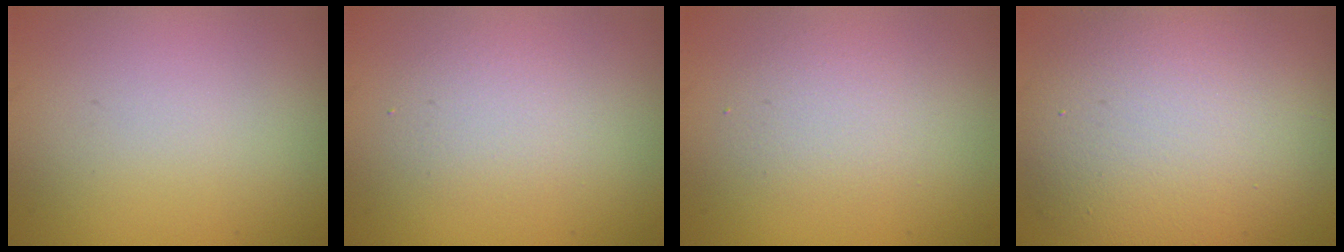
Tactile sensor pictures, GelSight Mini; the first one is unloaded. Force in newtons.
{"total": 2.2, "press": 2.2, "slide": 0.3}
{"total": 2.1, "press": 2.1, "slide": 0.0}
{"total": 10.9, "press": 10.8, "slide": 1.1}